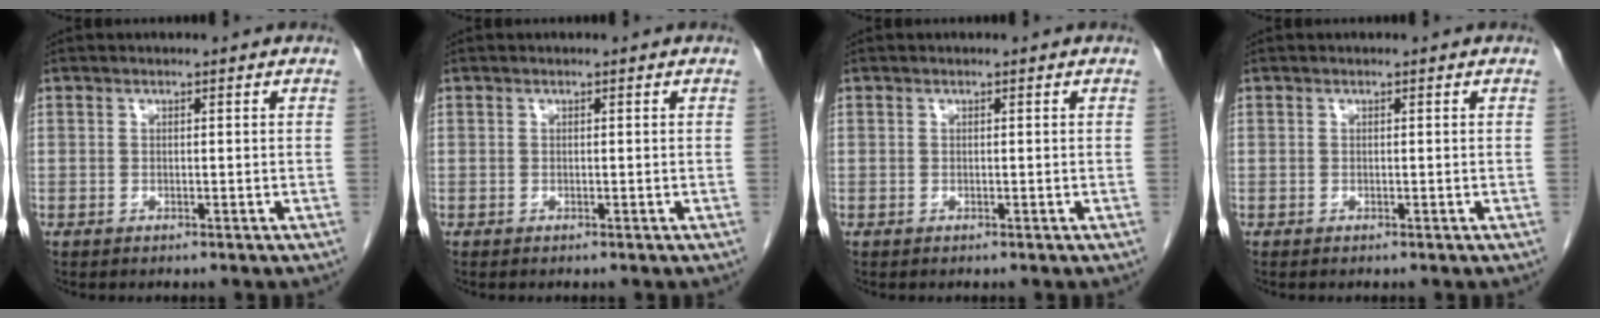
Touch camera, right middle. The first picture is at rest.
{"total": 0.0}
{"total": 0.0}
{"total": 0.0}